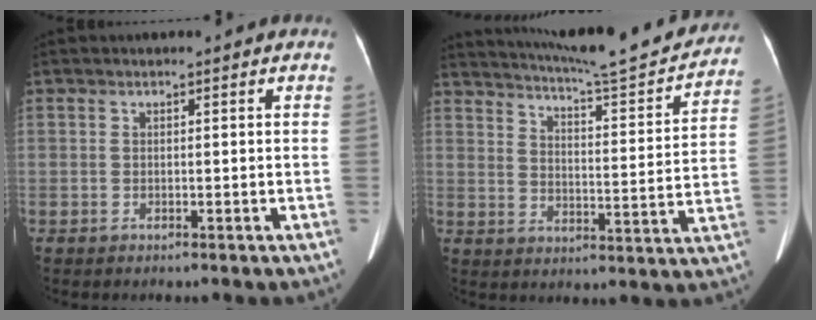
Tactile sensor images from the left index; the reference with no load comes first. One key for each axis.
{"total": 20.4, "fx": 19.0, "fy": 1.0, "fz": 7.4, "tx": -0.114, "ty": -0.038, "tz": 0.251}